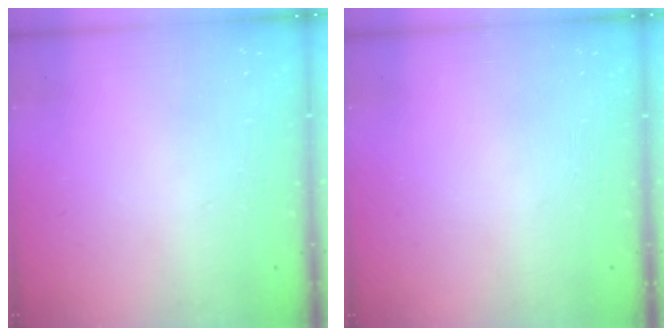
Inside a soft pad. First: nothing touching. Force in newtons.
{"total": 0.0}